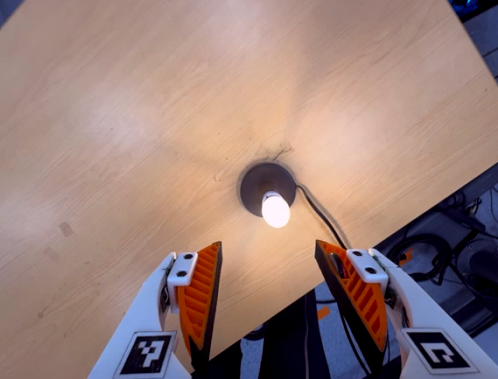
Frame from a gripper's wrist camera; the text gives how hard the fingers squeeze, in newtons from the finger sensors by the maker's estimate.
{"total": 0.0}